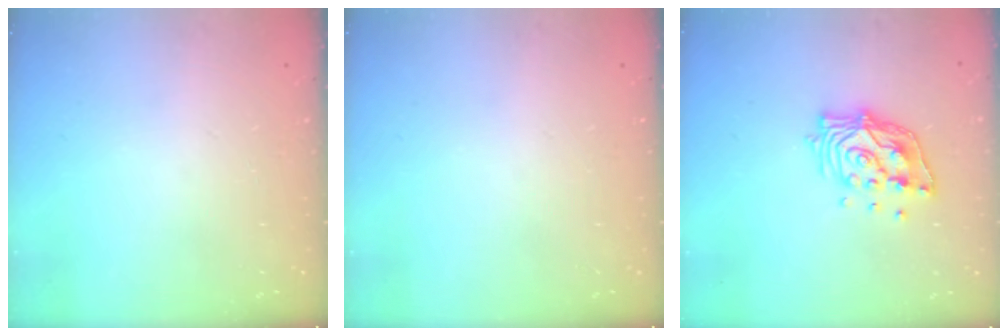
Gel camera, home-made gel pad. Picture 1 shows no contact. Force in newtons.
{"total": 0.0}
{"total": 12.4, "press": 12.4, "slide": 1.2}